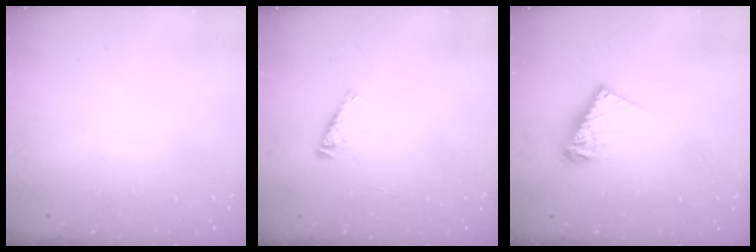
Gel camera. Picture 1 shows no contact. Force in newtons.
{"total": 3.6, "press": 3.6, "slide": 0.4}
{"total": 10.0, "press": 10.0, "slide": 0.8}